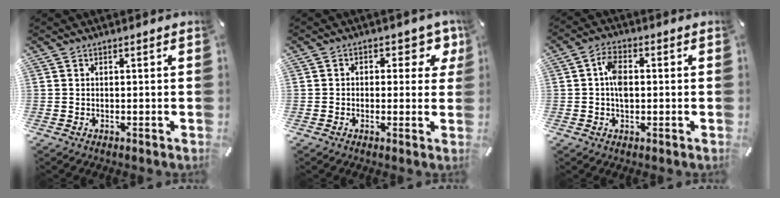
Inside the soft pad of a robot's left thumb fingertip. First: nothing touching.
{"total": 5.8, "force": [1.5, 4.1, 3.7], "torque": [-0.039, -0.003, 0.020]}
{"total": 5.4, "force": [0.2, 3.3, 4.3], "torque": [-0.082, 0.003, 0.000]}